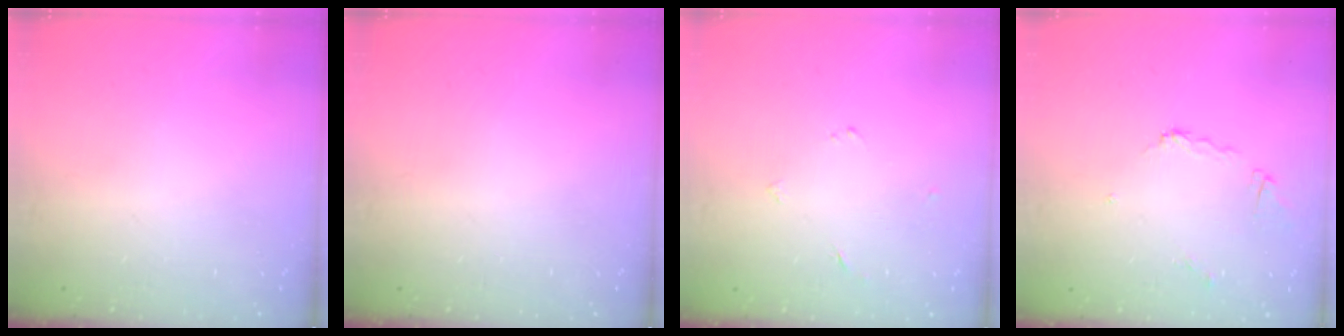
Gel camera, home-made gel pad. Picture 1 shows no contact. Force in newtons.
{"total": 0.0}
{"total": 2.7, "press": 2.7, "slide": 0.3}
{"total": 6.3, "press": 6.3, "slide": 0.2}